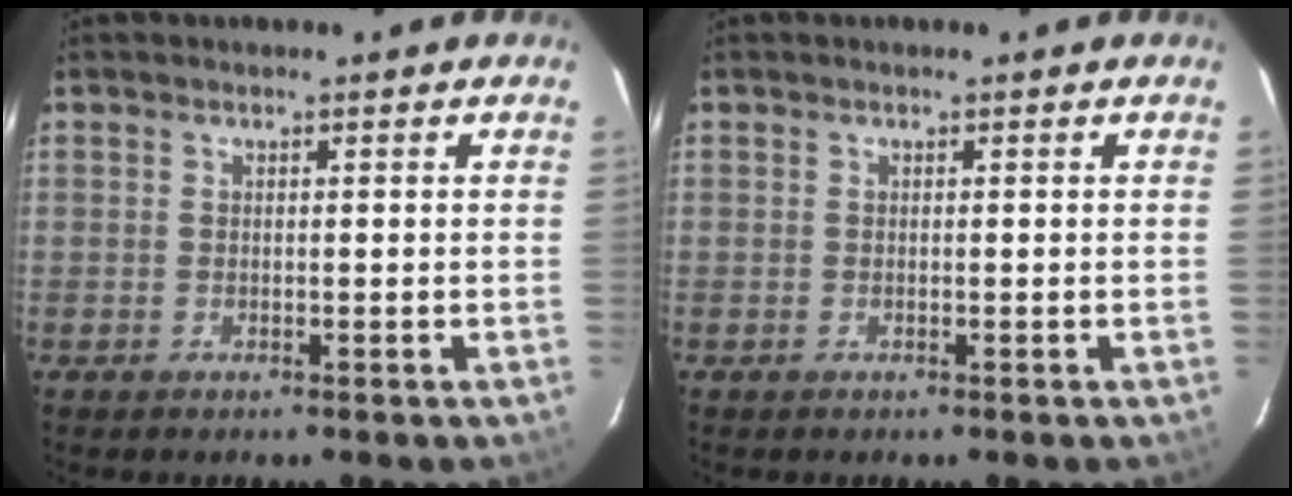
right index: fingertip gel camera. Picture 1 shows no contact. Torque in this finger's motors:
{"motor_torque": [0.00, 0.00, 0.01, 0.00]}